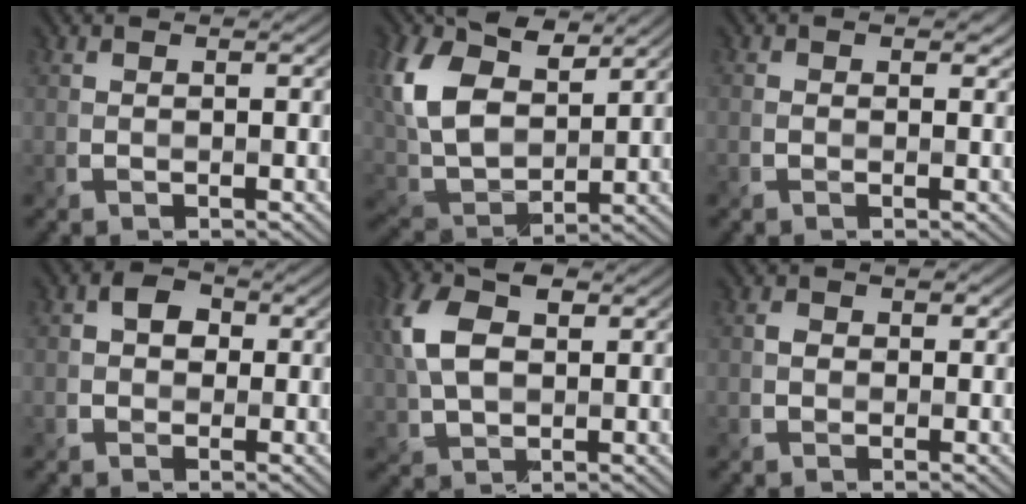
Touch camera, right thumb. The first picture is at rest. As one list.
[{"total": 13.5, "force": [5.4, 8.1, 9.3], "torque": [-0.237, 0.015, 0.101]}, {"total": 0.9, "force": [0.0, 0.8, 0.3], "torque": [-0.004, -0.006, -0.002]}, {"total": 2.7, "force": [-0.1, 2.4, 1.4], "torque": [-0.017, 0.005, -0.012]}, {"total": 9.4, "force": [2.1, 5.8, 7.1], "torque": [-0.182, 0.016, 0.032]}, {"total": 1.1, "force": [-0.3, 1.0, 0.2], "torque": [0.000, -0.001, -0.012]}]